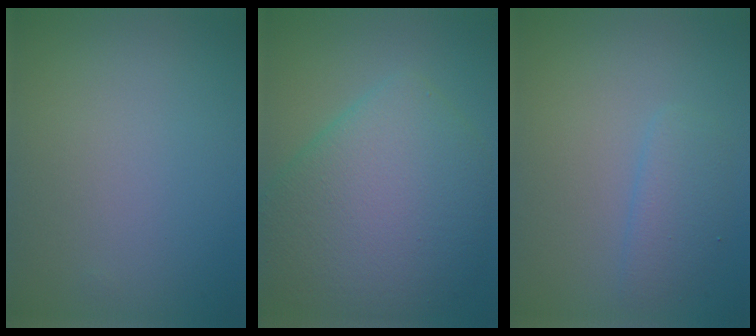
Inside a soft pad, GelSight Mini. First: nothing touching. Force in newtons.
{"total": 8.4, "press": 8.4, "slide": 0.1}
{"total": 1.9, "press": 1.9, "slide": 0.1}